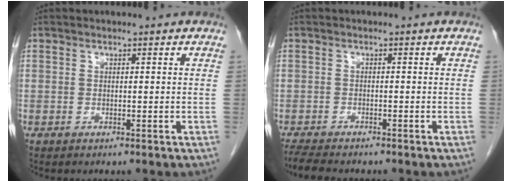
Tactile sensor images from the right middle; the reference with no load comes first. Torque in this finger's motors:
{"motor_torque": [0.20, -0.07, 0.01, 0.02]}